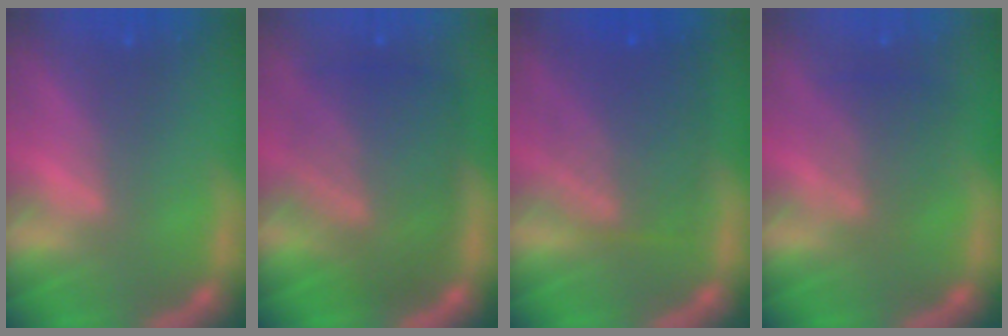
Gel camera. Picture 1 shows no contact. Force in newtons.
{"total": 9.4}
{"total": 7.5}
{"total": 3.4}